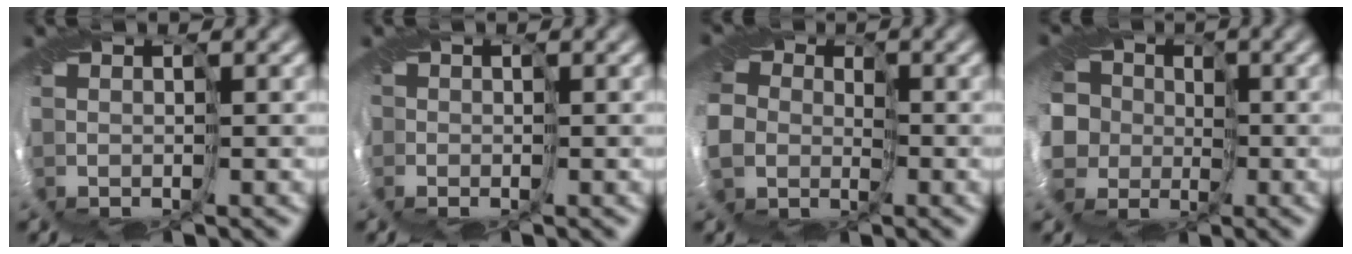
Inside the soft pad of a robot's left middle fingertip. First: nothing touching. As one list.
[{"total": 0.7, "force": [-0.1, 0.3, -0.7], "torque": [0.028, -0.007, -0.010]}, {"total": 8.1, "force": [-0.6, 7.3, 3.5], "torque": [-0.079, -0.018, -0.051]}, {"total": 8.7, "force": [-1.4, 7.6, 4.0], "torque": [-0.092, 0.005, -0.075]}]